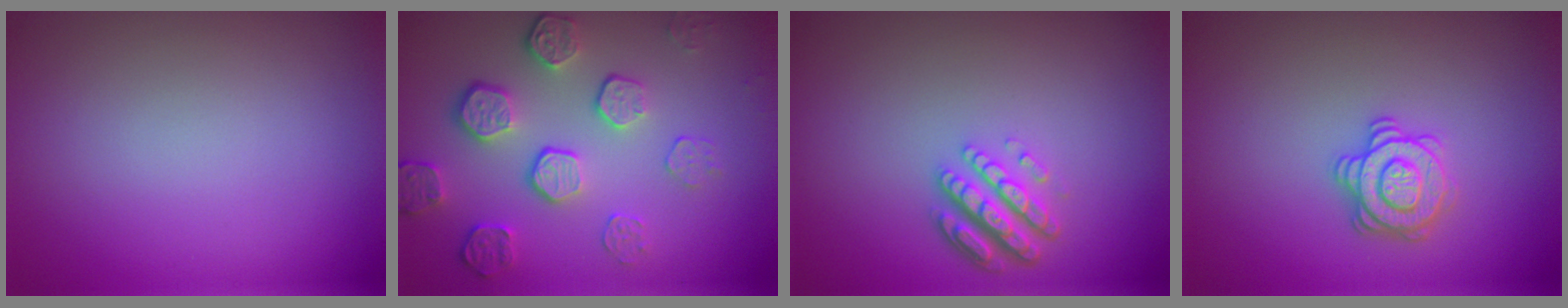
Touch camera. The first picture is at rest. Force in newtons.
{"total": 5.3, "press": 3.7, "slide": 3.7}
{"total": 3.8, "press": 3.0, "slide": 2.2}
{"total": 2.9, "press": 2.8, "slide": 0.4}